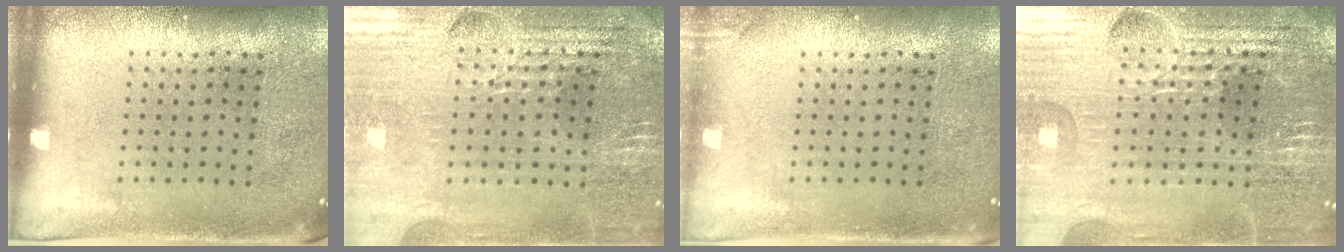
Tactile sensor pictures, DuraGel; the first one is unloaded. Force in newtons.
{"total": 2.7, "press": 2.7, "slide": 0.5}
{"total": 0.9, "press": 0.9, "slide": 0.2}
{"total": 4.4, "press": 4.2, "slide": 1.2}